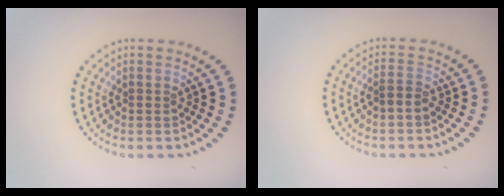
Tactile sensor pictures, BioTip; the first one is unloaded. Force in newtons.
{"total": 1.2, "press": 1.1, "slide": 0.5}